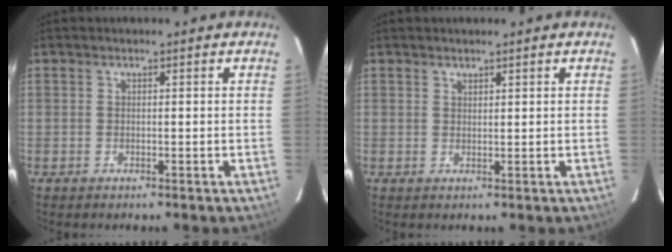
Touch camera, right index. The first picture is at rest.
{"total": 0.8, "force": [0.8, 0.3, 0.1], "torque": [-0.003, 0.001, 0.015]}